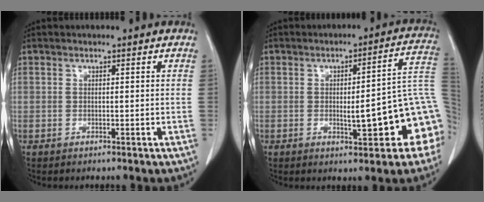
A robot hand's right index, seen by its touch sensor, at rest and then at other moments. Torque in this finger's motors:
{"motor_torque": [0.41, -0.11, 0.31, 0.05]}